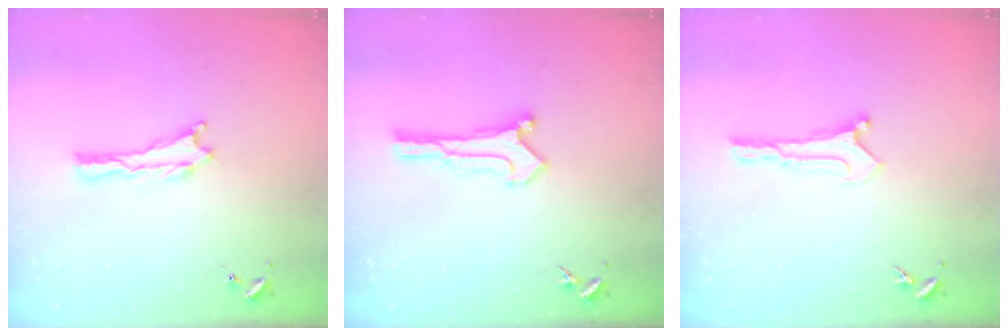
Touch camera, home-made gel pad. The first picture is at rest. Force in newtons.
{"total": 0.6, "press": 0.6, "slide": 0.0}
{"total": 0.0}